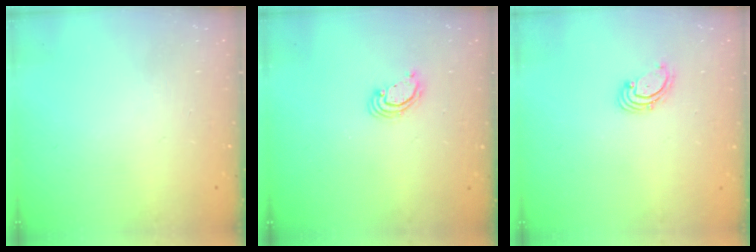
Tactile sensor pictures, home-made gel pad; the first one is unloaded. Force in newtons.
{"total": 2.4, "press": 2.4, "slide": 0.1}
{"total": 1.8, "press": 1.7, "slide": 0.6}